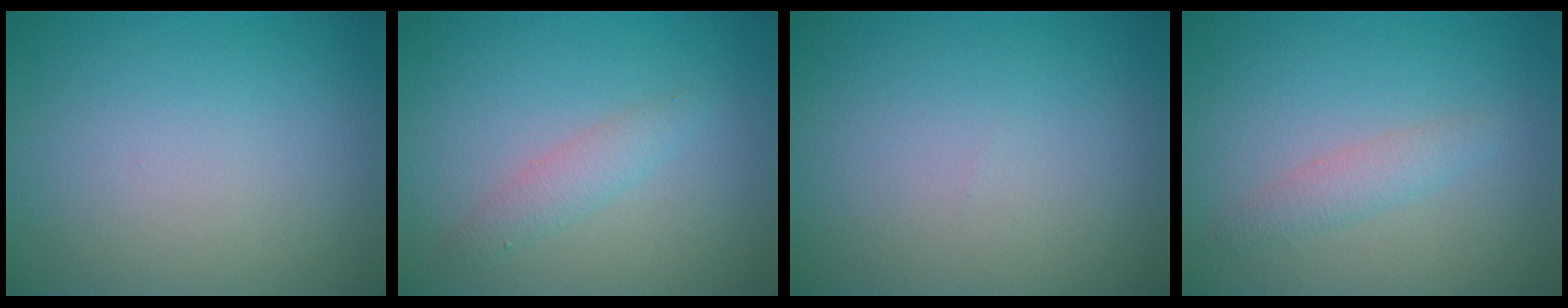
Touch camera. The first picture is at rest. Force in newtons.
{"total": 1.8, "press": 1.8, "slide": 0.1}
{"total": 0.0}
{"total": 1.7, "press": 1.7, "slide": 0.1}